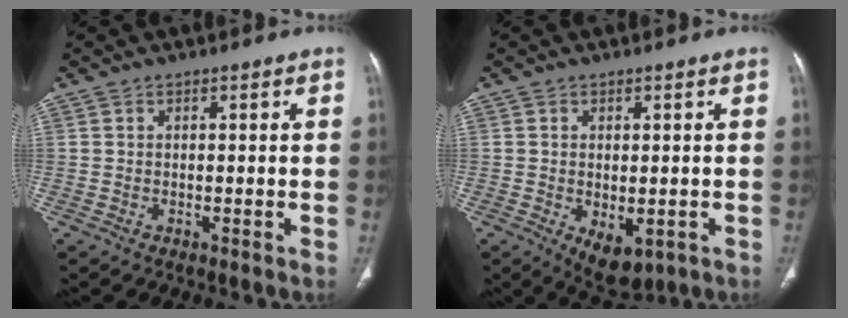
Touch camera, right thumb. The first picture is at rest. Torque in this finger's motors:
{"motor_torque": [-0.60, 0.26, -0.09, 0.18, 0.14]}